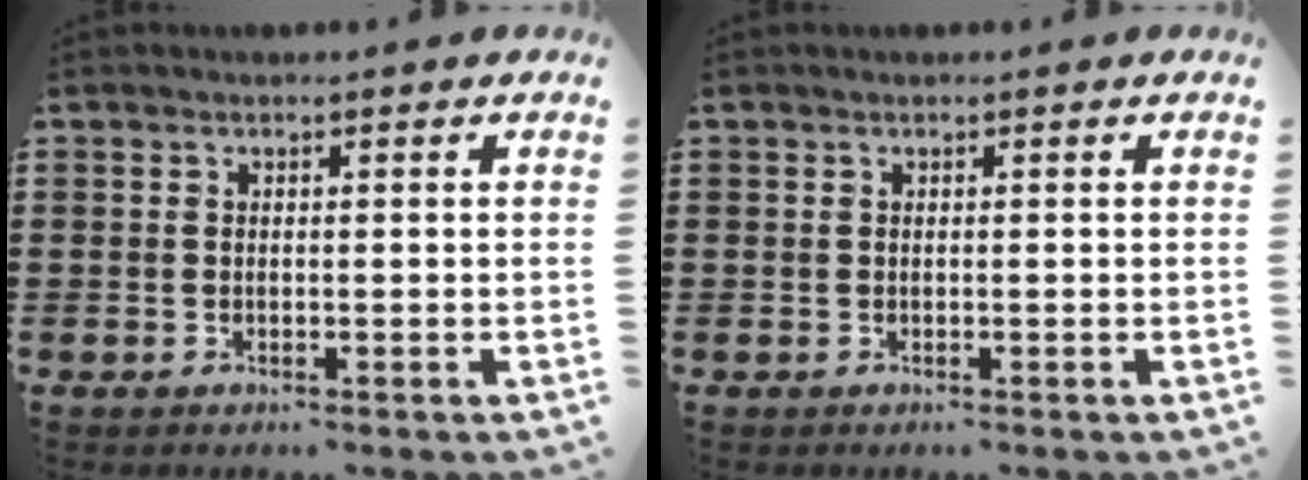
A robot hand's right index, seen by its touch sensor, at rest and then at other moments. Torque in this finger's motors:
{"motor_torque": [0.21, 0.00, 0.00, 0.01]}